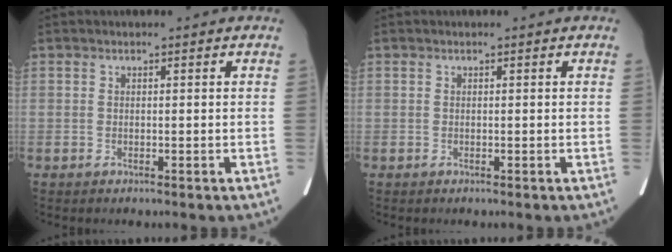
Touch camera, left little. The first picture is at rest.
{"total": 0.0}